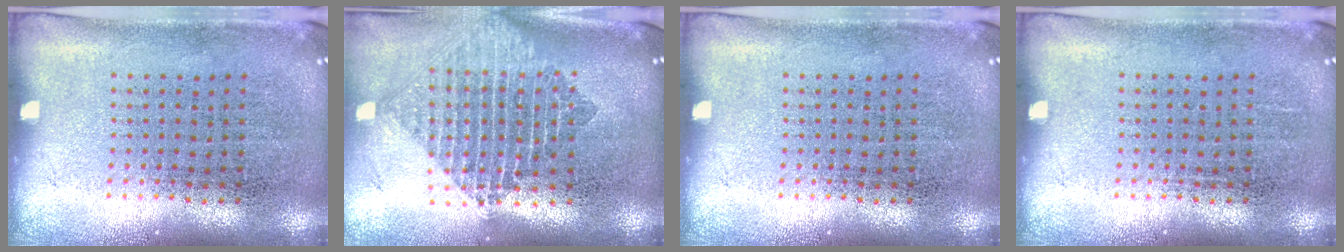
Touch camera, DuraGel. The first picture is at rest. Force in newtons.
{"total": 2.2, "press": 1.7, "slide": 1.4}
{"total": 0.0}
{"total": 0.0}